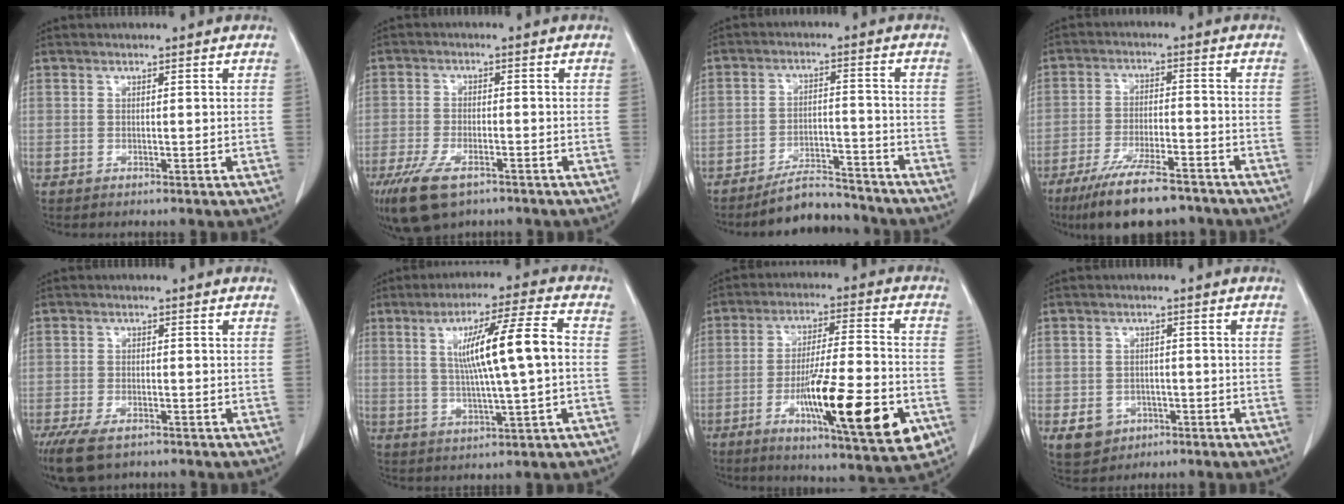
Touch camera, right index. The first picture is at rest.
{"total": 10.3, "force": [-6.4, 4.4, 6.8], "torque": [-0.140, -0.016, -0.110]}
{"total": 9.7, "force": [-8.8, 2.8, 3.0], "torque": [-0.045, 0.016, -0.142]}
{"total": 14.2, "force": [-10.8, 3.6, 8.4], "torque": [-0.154, -0.024, -0.179]}
{"total": 9.9, "force": [-6.8, 4.5, 5.7], "torque": [-0.115, -0.013, -0.108]}
{"total": 12.4, "force": [1.2, 0.7, 12.4], "torque": [-0.211, 0.014, 0.023]}
{"total": 20.4, "force": [-7.0, 3.0, 19.0], "torque": [-0.287, -0.015, -0.103]}
{"total": 6.2, "force": [-2.7, 5.2, 2.1], "torque": [-0.037, 0.009, -0.028]}